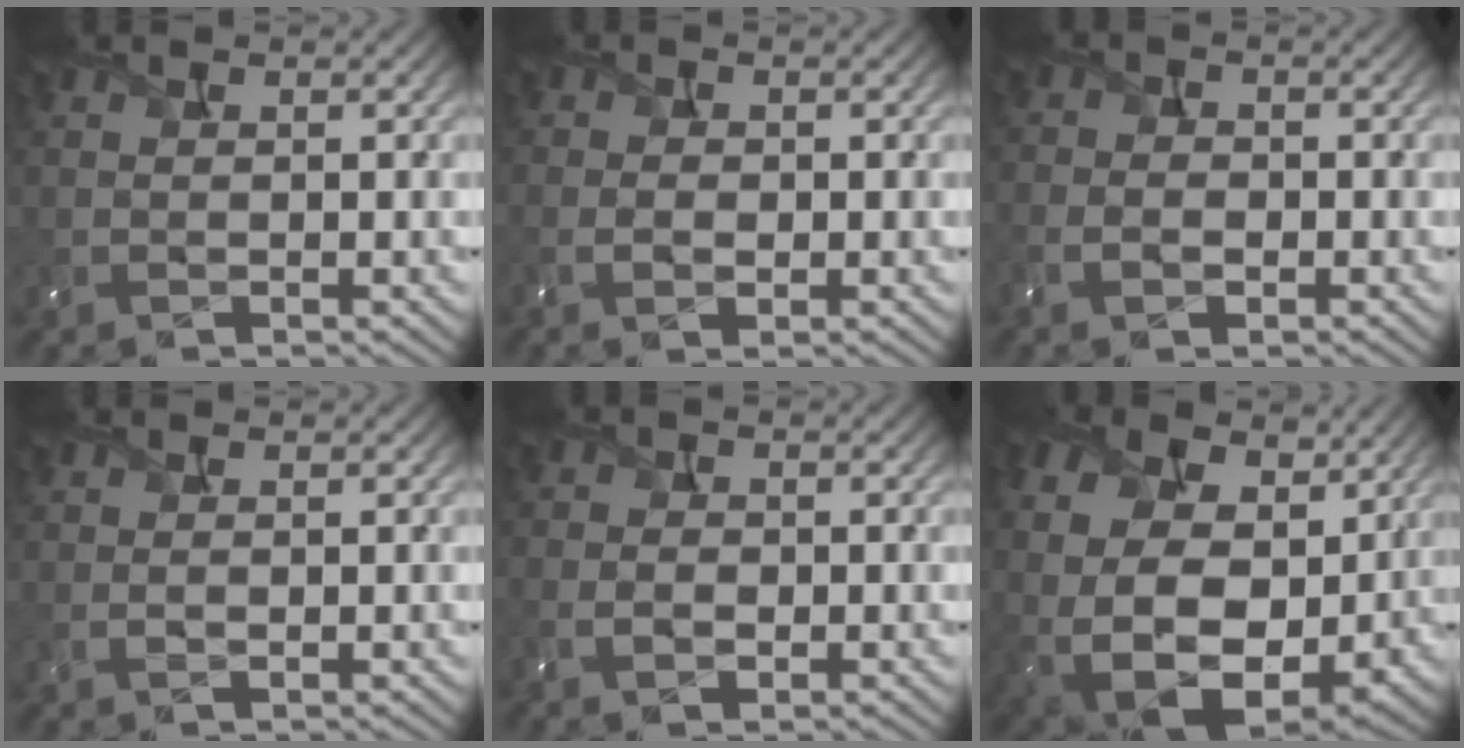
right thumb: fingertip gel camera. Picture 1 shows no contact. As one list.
[{"total": 2.4, "force": [-0.8, 1.3, 1.8], "torque": [-0.034, -0.005, -0.010]}, {"total": 3.2, "force": [-1.5, 1.8, 2.2], "torque": [-0.035, 0.001, -0.029]}, {"total": 0.7, "force": [0.1, 0.1, 0.6], "torque": [-0.016, 0.000, 0.002]}, {"total": 2.9, "force": [-1.0, 1.7, 2.1], "torque": [-0.036, -0.001, -0.021]}, {"total": 18.4, "force": [2.7, 13.8, 11.8], "torque": [-0.279, -0.003, 0.061]}]